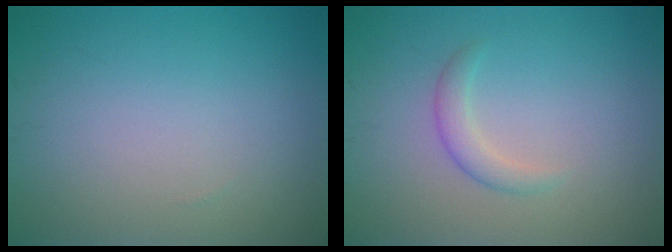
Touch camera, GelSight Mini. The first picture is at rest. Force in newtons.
{"total": 1.6, "press": 1.6, "slide": 0.1}